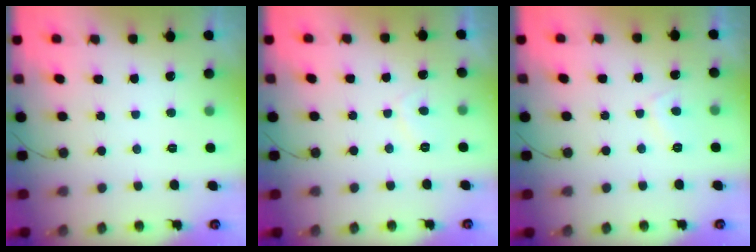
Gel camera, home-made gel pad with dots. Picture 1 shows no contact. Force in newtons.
{"total": 1.2, "press": 1.0, "slide": 0.7}
{"total": 4.0, "press": 3.9, "slide": 0.7}